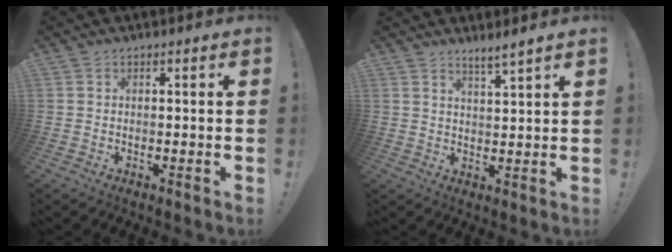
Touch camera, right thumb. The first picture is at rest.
{"total": 4.3, "force": [3.7, -0.4, 2.2], "torque": [-0.030, -0.027, 0.060]}